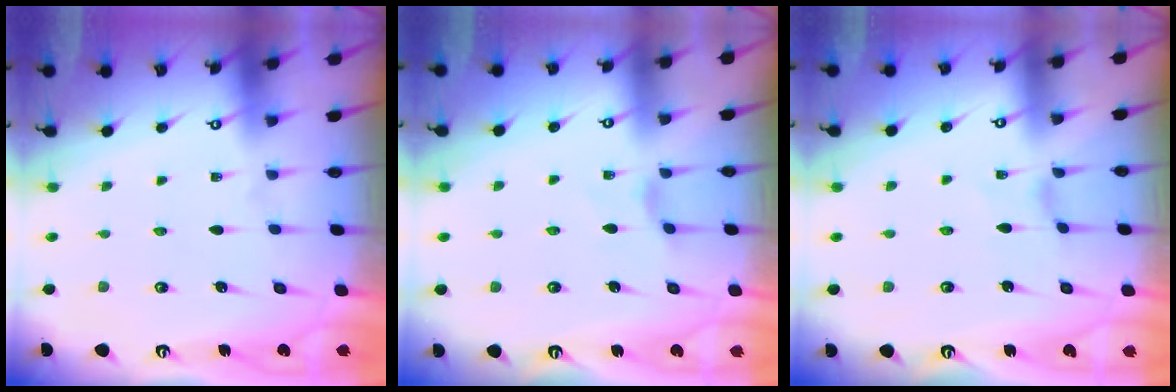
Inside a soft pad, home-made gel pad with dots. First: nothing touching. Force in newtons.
{"total": 2.7, "press": 2.6, "slide": 0.5}
{"total": 0.0}